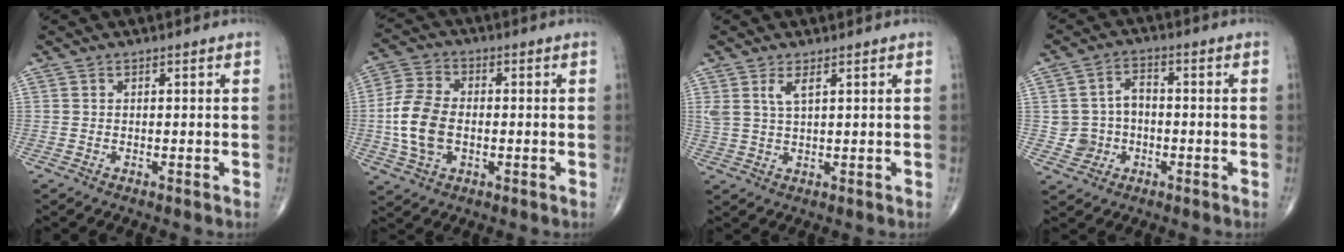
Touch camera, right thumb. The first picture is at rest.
{"total": 10.6, "force": [-1.1, 6.8, 8.1], "torque": [-0.168, 0.012, -0.027]}
{"total": 3.1, "force": [1.6, 0.9, 2.5], "torque": [-0.057, -0.007, 0.038]}
{"total": 6.3, "force": [-1.2, 5.8, 2.3], "torque": [-0.018, 0.023, -0.023]}